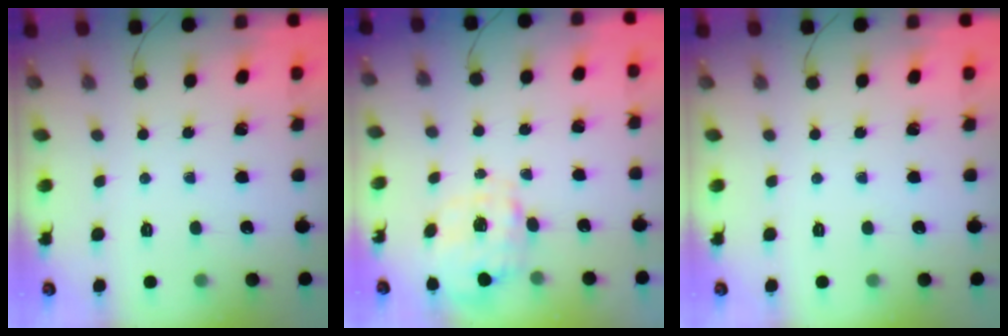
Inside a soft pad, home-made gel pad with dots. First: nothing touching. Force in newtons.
{"total": 4.0, "press": 3.9, "slide": 0.8}
{"total": 0.0}